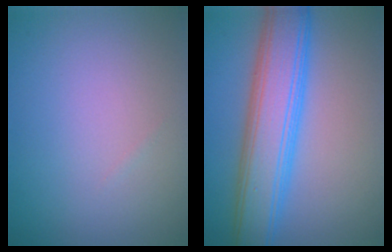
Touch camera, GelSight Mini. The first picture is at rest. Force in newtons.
{"total": 7.4, "press": 7.4, "slide": 0.2}